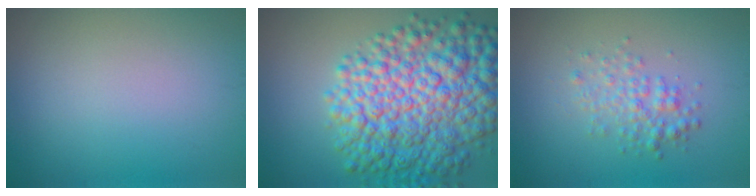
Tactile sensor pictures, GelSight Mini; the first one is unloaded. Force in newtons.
{"total": 11.2, "press": 11.2, "slide": 0.3}
{"total": 2.5, "press": 2.5, "slide": 0.0}